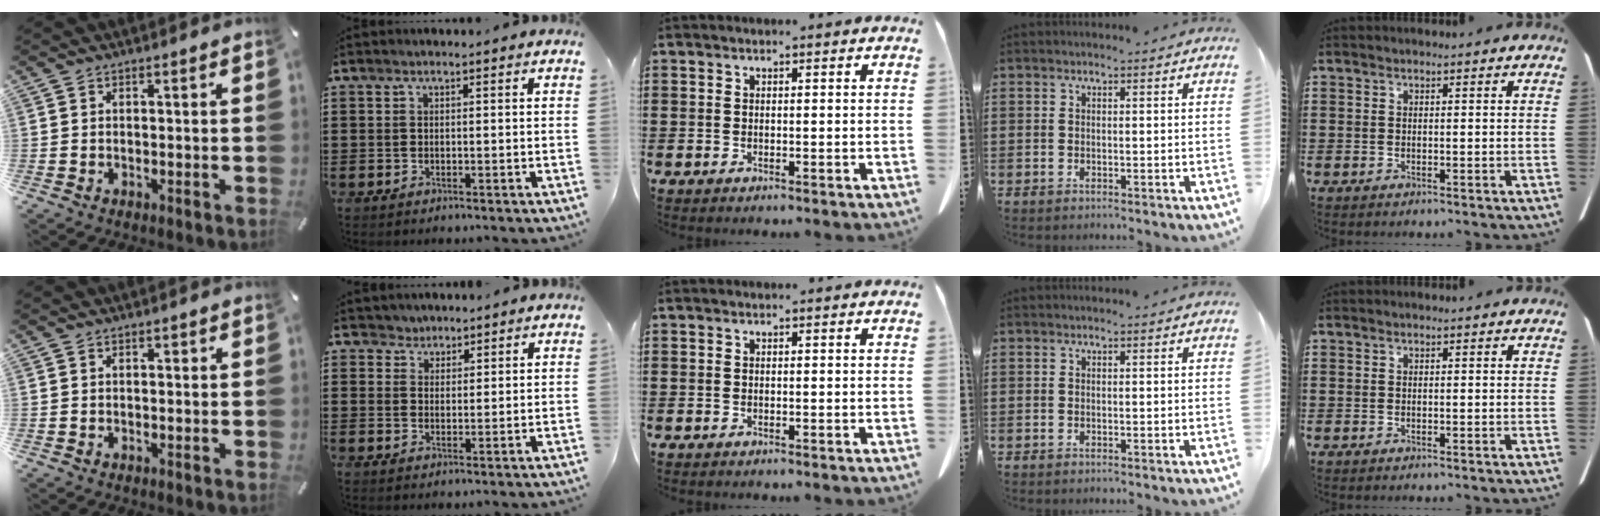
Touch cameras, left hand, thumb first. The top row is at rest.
{"index": {"total": 2.6, "force": [1.9, 1.7, -0.2], "torque": [-0.009, 0.010, 0.035]}}